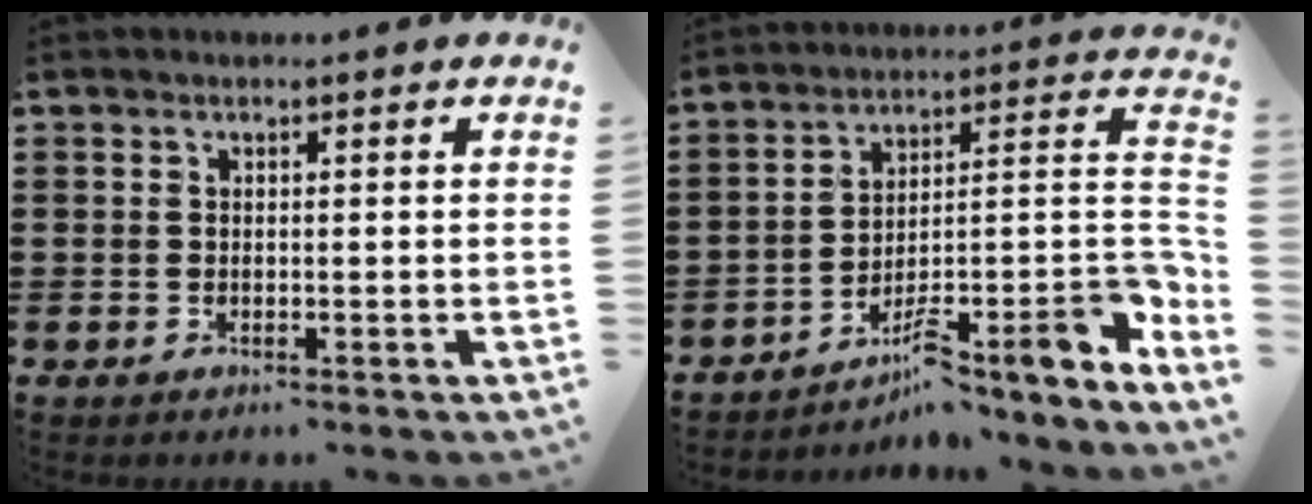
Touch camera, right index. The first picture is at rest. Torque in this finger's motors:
{"motor_torque": [2.14, 0.00, 0.61, 0.14]}